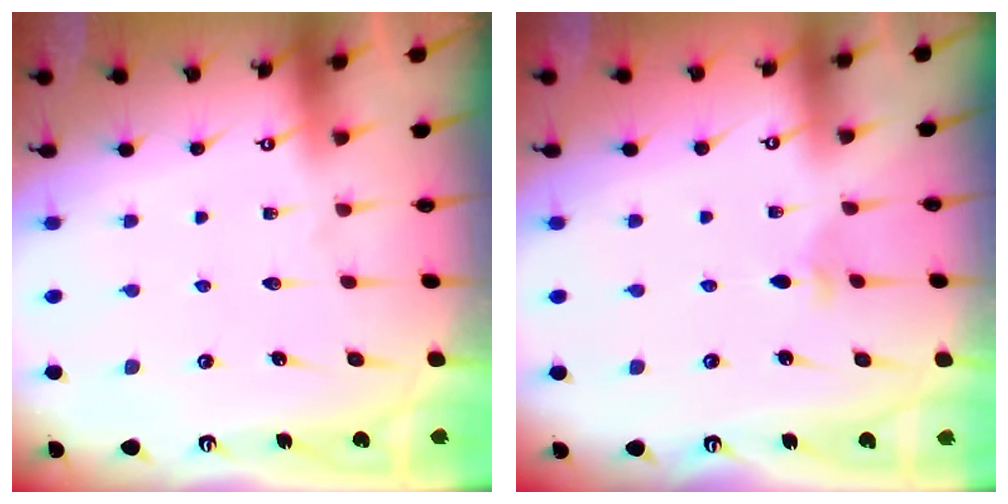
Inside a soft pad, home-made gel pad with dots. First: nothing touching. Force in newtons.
{"total": 2.0, "press": 2.0, "slide": 0.5}